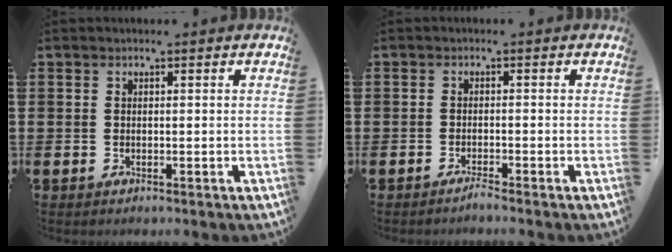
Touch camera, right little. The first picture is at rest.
{"total": 0.9, "force": [-0.9, -0.1, 0.3], "torque": [-0.006, -0.003, -0.017]}